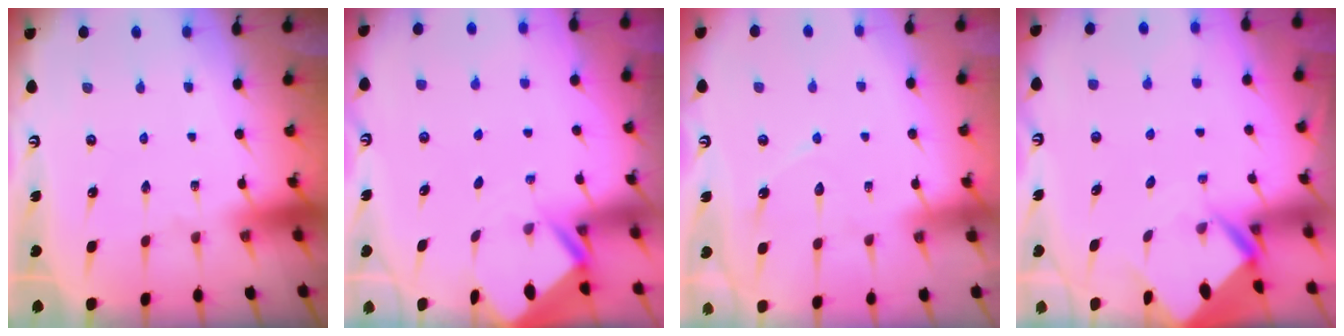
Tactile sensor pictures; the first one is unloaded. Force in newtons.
{"total": 2.3, "press": 2.3, "slide": 0.1}
{"total": 6.2, "press": 6.2, "slide": 0.4}
{"total": 5.5, "press": 5.5, "slide": 0.4}